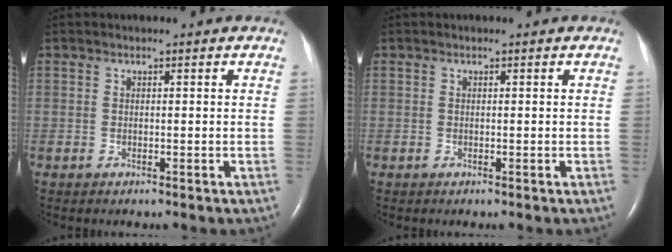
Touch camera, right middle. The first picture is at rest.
{"total": 0.0}